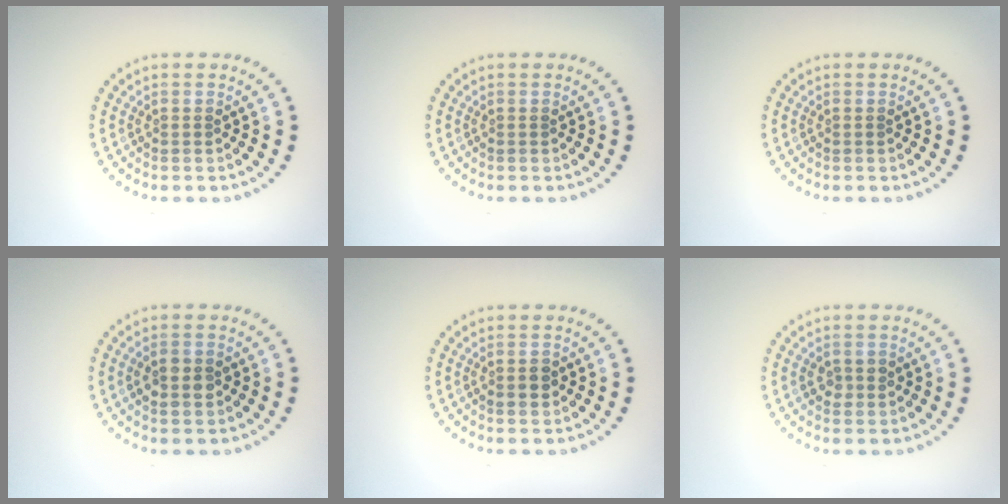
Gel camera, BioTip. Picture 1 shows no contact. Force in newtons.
{"total": 0.0}
{"total": 0.0}
{"total": 2.0, "press": 2.0, "slide": 0.2}
{"total": 1.3, "press": 1.3, "slide": 0.2}
{"total": 1.4, "press": 1.4, "slide": 0.2}